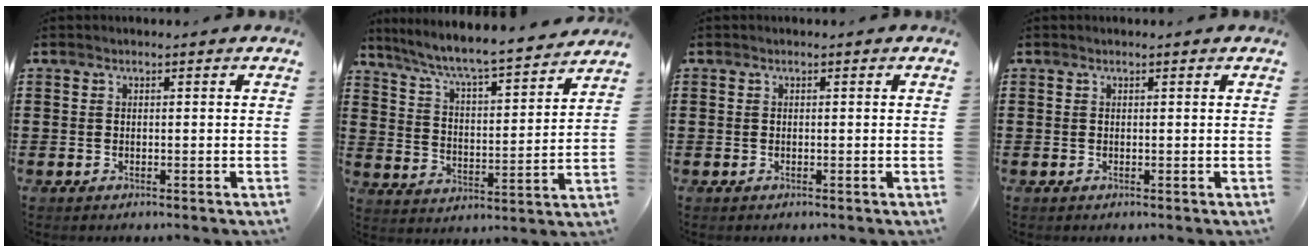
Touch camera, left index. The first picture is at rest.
{"total": 6.5, "force": [6.0, 0.0, 2.6], "torque": [-0.076, -0.044, 0.096]}
{"total": 0.0}
{"total": 0.0}